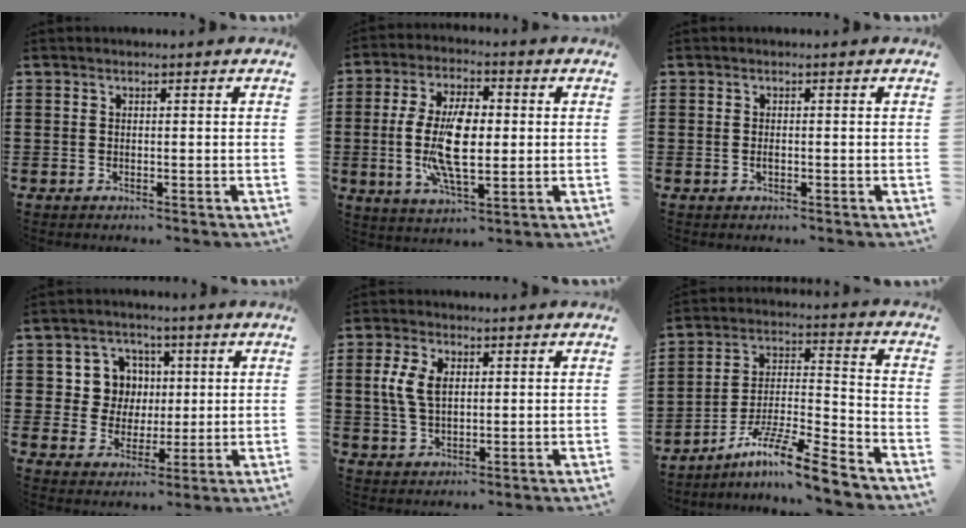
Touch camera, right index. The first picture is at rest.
{"total": 11.3, "force": [-0.2, 4.8, 10.2], "torque": [-0.223, -0.004, -0.008]}
{"total": 0.9, "force": [-0.2, 0.4, 0.8], "torque": [-0.017, -0.002, -0.003]}
{"total": 7.3, "force": [1.4, 6.8, 2.1], "torque": [-0.068, 0.017, 0.026]}
{"total": 5.6, "force": [1.1, 3.4, 4.3], "torque": [-0.109, 0.008, 0.014]}
{"total": 10.6, "force": [-8.8, 0.6, 6.0], "torque": [-0.103, 0.014, -0.172]}